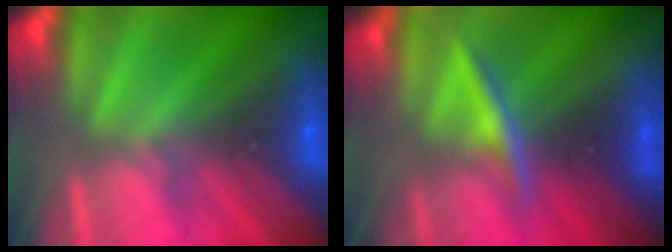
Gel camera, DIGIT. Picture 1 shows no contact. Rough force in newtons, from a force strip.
{"total": 2.6}